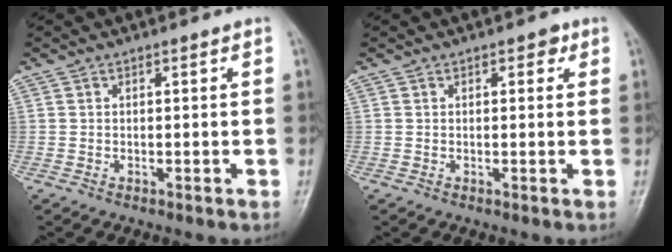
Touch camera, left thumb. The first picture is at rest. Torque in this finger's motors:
{"motor_torque": [-0.14, -0.08, 0.06, 0.05, 0.02]}